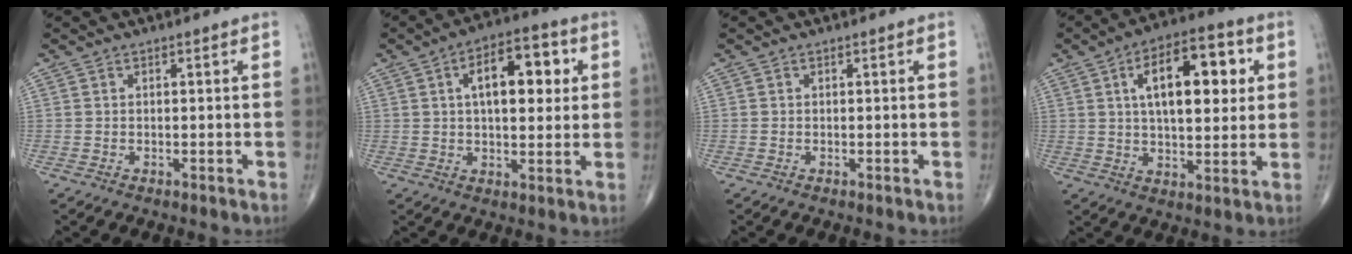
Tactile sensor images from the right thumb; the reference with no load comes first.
{"total": 12.9, "force": [3.3, 6.3, 10.8], "torque": [-0.135, 0.011, 0.046]}
{"total": 0.0}
{"total": 16.3, "force": [4.3, 7.6, 13.7], "torque": [-0.186, 0.005, 0.065]}